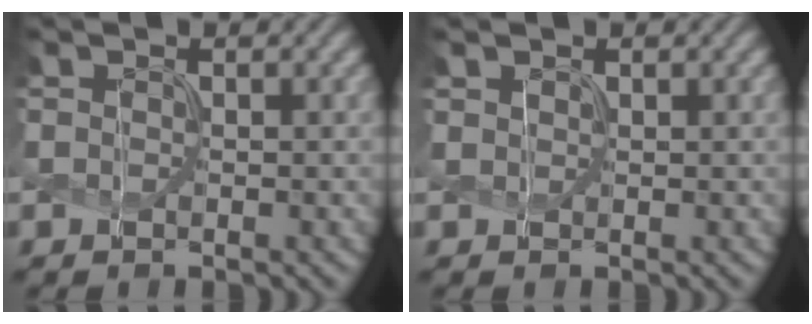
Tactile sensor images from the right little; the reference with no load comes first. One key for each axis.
{"total": 0.6, "fx": 0.5, "fy": 0.3, "fz": 0.0, "tx": -0.003, "ty": 0.000, "tz": 0.013}